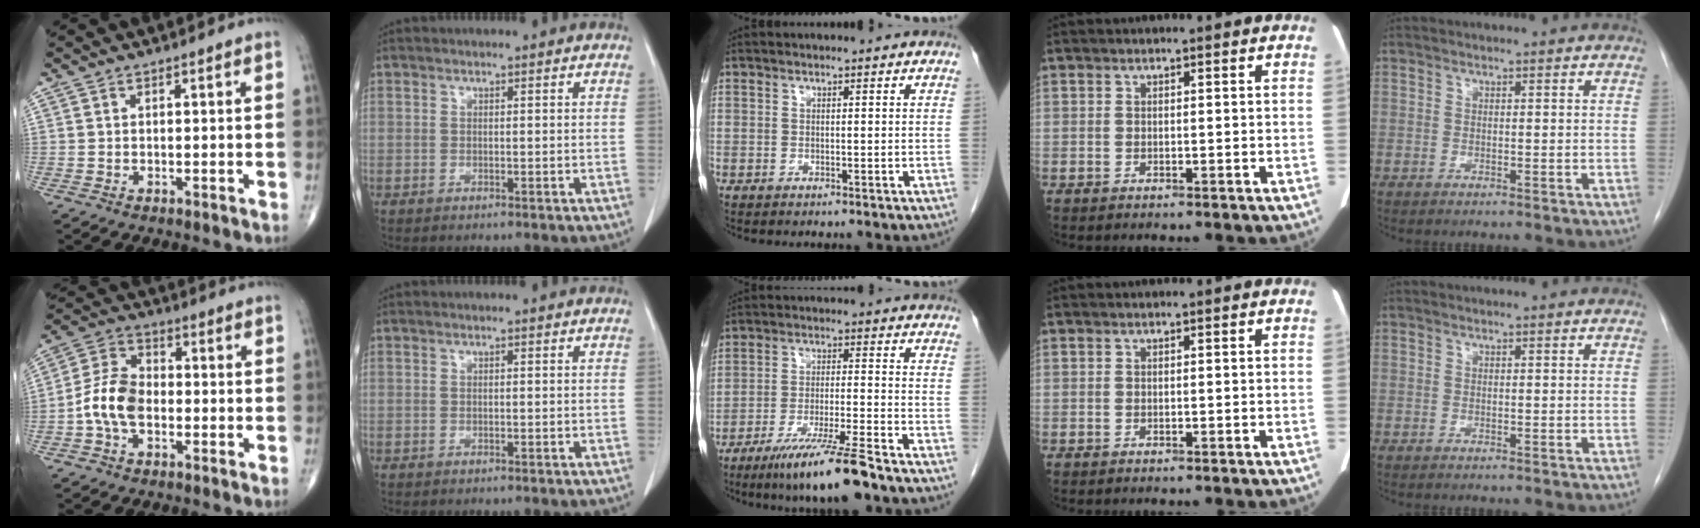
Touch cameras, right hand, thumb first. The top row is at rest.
{"thumb": {"total": 8.8, "force": [-2.1, 5.6, 6.5], "torque": [-0.124, 0.028, -0.050]}, "middle": {"total": 9.8, "force": [-7.3, -0.7, 6.5], "torque": [-0.113, -0.033, -0.129]}}